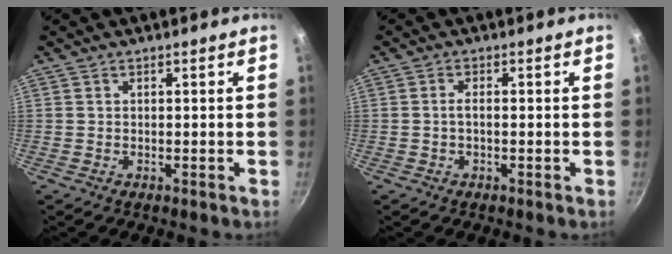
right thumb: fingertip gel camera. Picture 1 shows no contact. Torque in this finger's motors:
{"motor_torque": [-0.31, 0.31, 0.43, -0.28, 0.08]}